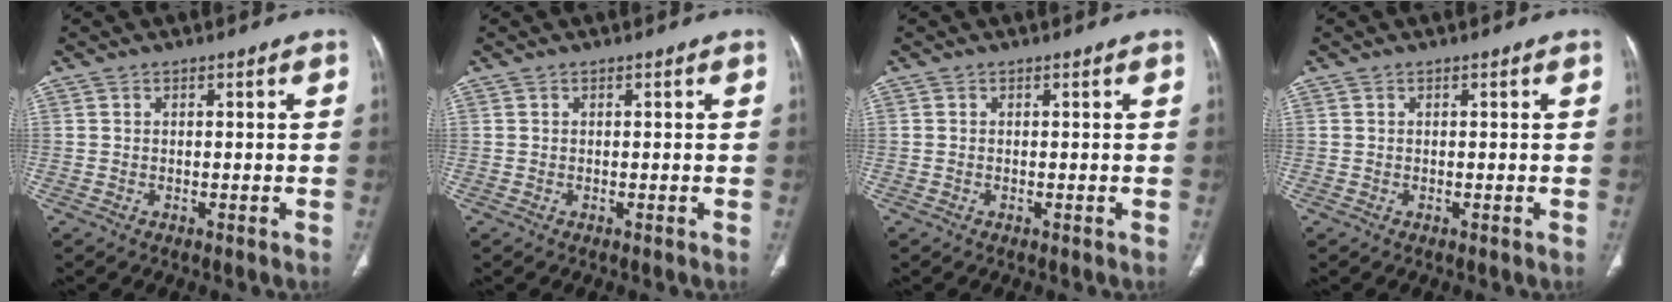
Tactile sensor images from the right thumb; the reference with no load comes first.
{"total": 0.0}
{"total": 0.0}
{"total": 0.0}